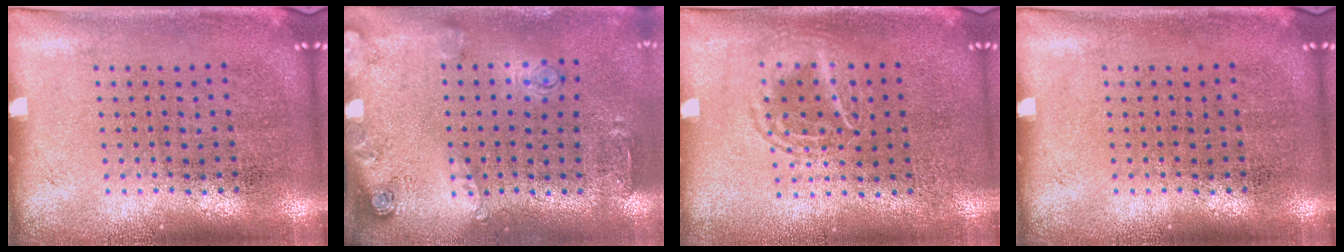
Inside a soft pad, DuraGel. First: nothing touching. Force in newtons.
{"total": 1.8, "press": 1.4, "slide": 1.1}
{"total": 1.2, "press": 1.1, "slide": 0.2}
{"total": 0.0}